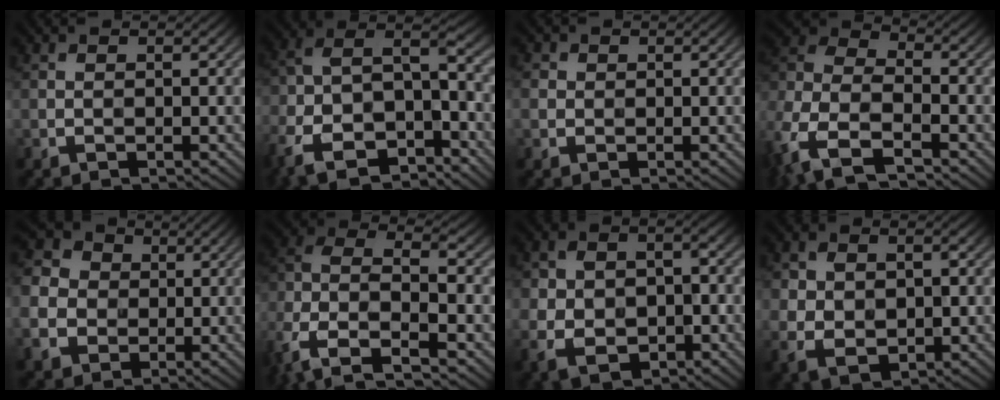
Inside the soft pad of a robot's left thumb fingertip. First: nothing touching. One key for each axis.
{"total": 14.0, "fx": -8.5, "fy": 6.9, "fz": 8.7, "tx": -0.217, "ty": -0.042, "tz": -0.138}
{"total": 1.6, "fx": 0.1, "fy": 1.6, "fz": 0.3, "tx": -0.004, "ty": -0.004, "tz": 0.000}
{"total": 12.0, "fx": -6.2, "fy": 6.7, "fz": 7.8, "tx": -0.202, "ty": -0.011, "tz": -0.136}
{"total": 8.5, "fx": -0.6, "fy": 7.5, "fz": 3.8, "tx": -0.131, "ty": -0.013, "tz": -0.017}
{"total": 10.2, "fx": -4.8, "fy": 5.3, "fz": 7.3, "tx": -0.176, "ty": -0.011, "tz": -0.107}
{"total": 9.4, "fx": -3.0, "fy": 6.8, "fz": 5.7, "tx": -0.106, "ty": -0.032, "tz": -0.048}
{"total": 6.8, "fx": -0.2, "fy": 5.1, "fz": 4.6, "tx": -0.091, "ty": -0.010, "tz": 0.003}